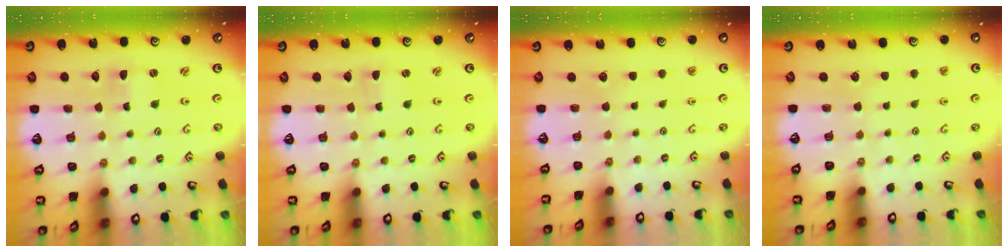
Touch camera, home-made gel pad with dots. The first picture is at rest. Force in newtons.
{"total": 0.6, "press": 0.6, "slide": 0.1}
{"total": 0.0}
{"total": 0.0}